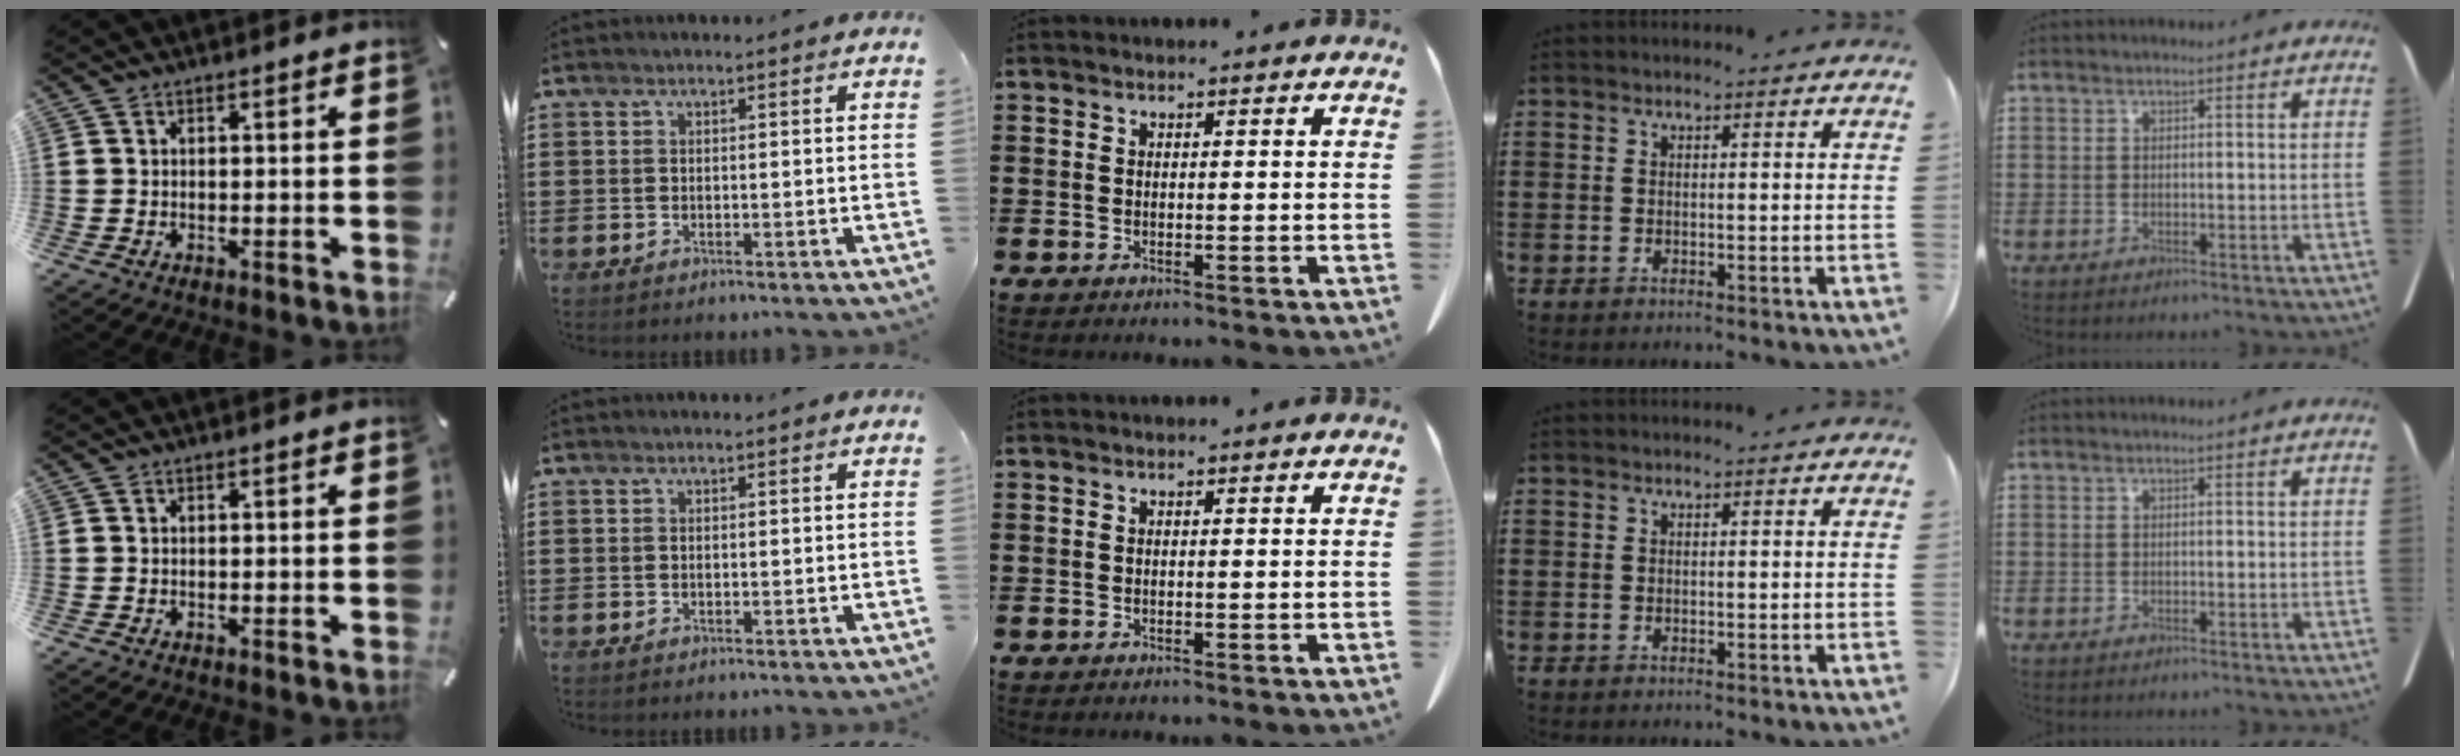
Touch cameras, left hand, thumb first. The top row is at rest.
{}